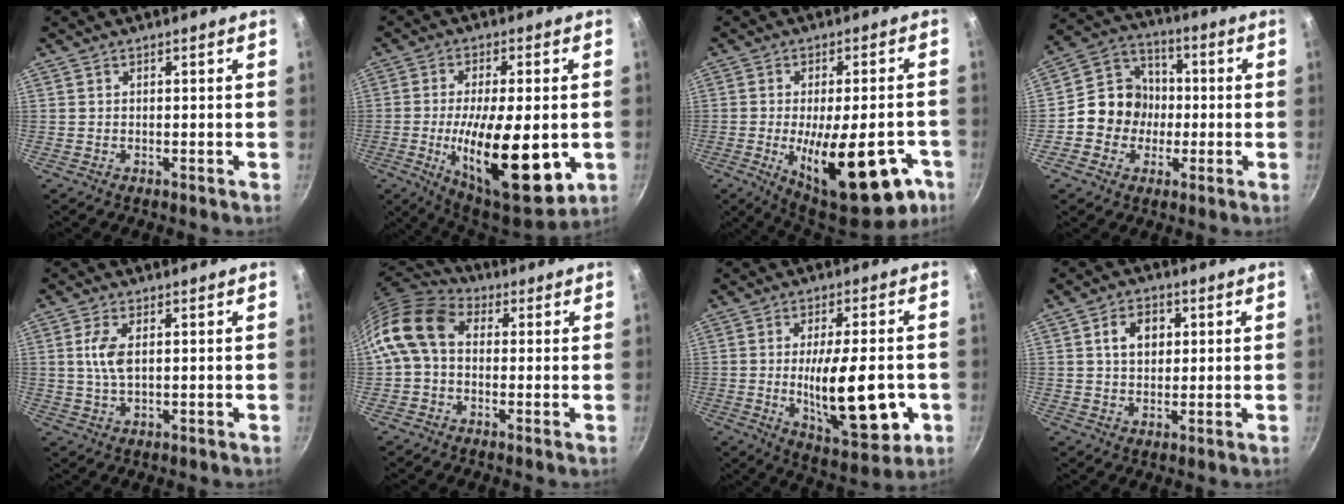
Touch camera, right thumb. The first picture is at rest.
{"total": 20.8, "force": [-3.8, 7.8, 19.0], "torque": [-0.294, -0.003, -0.052]}
{"total": 21.9, "force": [-7.8, 8.7, 18.5], "torque": [-0.226, 0.005, -0.096]}
{"total": 11.1, "force": [-1.7, 10.0, 4.4], "torque": [-0.035, 0.029, -0.049]}
{"total": 5.1, "force": [0.9, 2.3, 4.4], "torque": [-0.093, 0.002, 0.018]}
{"total": 12.4, "force": [1.2, 9.0, 8.4], "torque": [-0.153, 0.029, 0.001]}
{"total": 18.0, "force": [-2.9, 6.6, 16.5], "torque": [-0.235, -0.011, -0.036]}
{"total": 6.2, "force": [1.5, 4.5, 4.0], "torque": [-0.046, 0.004, 0.024]}